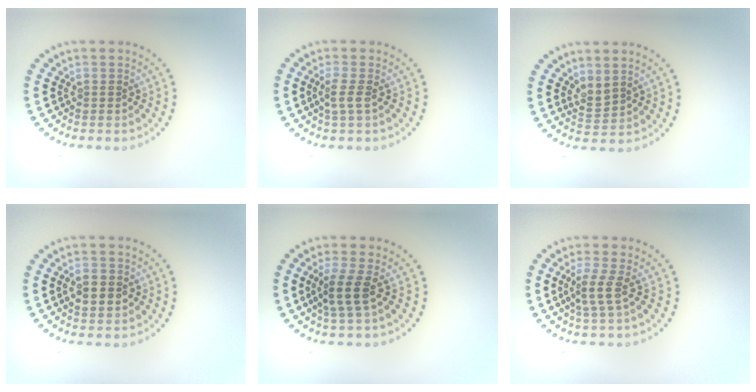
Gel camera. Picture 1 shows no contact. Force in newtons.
{"total": 1.5, "press": 1.3, "slide": 0.6}
{"total": 1.7, "press": 1.2, "slide": 1.1}
{"total": 2.2, "press": 2.2, "slide": 0.2}
{"total": 2.6, "press": 2.1, "slide": 1.6}
{"total": 2.1, "press": 1.6, "slide": 1.3}